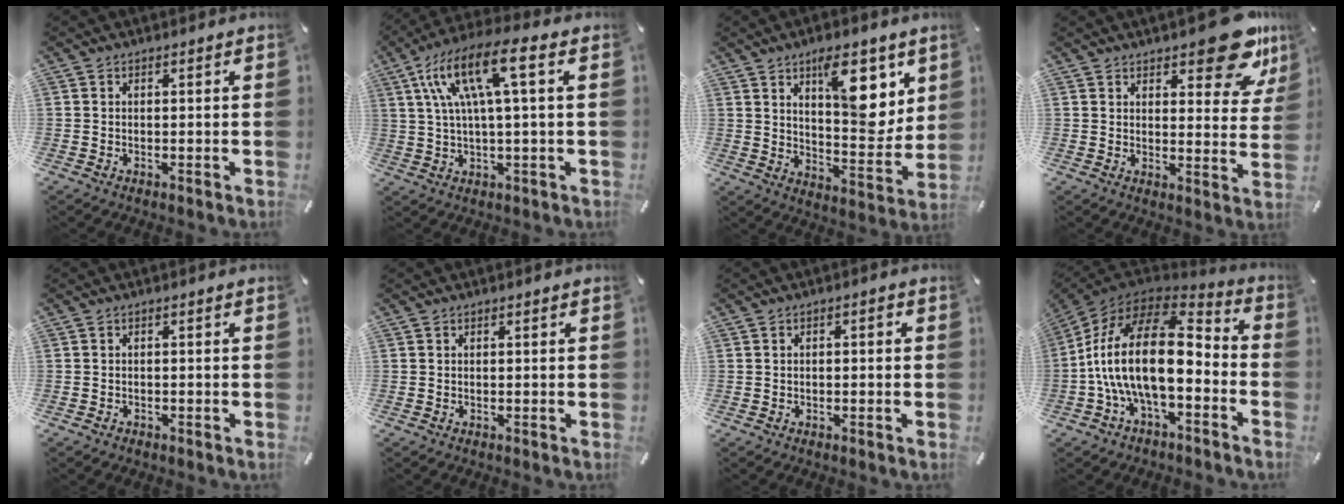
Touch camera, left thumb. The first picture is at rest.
{"total": 14.3, "force": [4.5, 3.2, 13.2], "torque": [-0.268, -0.006, 0.072]}
{"total": 14.9, "force": [7.8, 7.1, 10.5], "torque": [-0.119, -0.050, 0.129]}
{"total": 14.6, "force": [10.6, 5.8, 8.3], "torque": [-0.086, -0.079, 0.179]}
{"total": 0.7, "force": [-0.5, 0.4, -0.1], "torque": [0.000, 0.002, -0.012]}
{"total": 0.0}
{"total": 1.4, "force": [-0.2, 0.7, 1.1], "torque": [-0.022, 0.005, -0.006]}
{"total": 23.6, "force": [-1.7, 12.1, 20.2], "torque": [-0.421, 0.009, -0.029]}